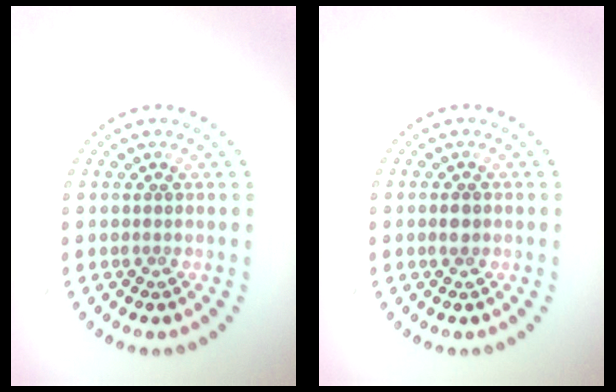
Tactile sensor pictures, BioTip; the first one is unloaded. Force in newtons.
{"total": 1.3, "press": 1.3, "slide": 0.0}